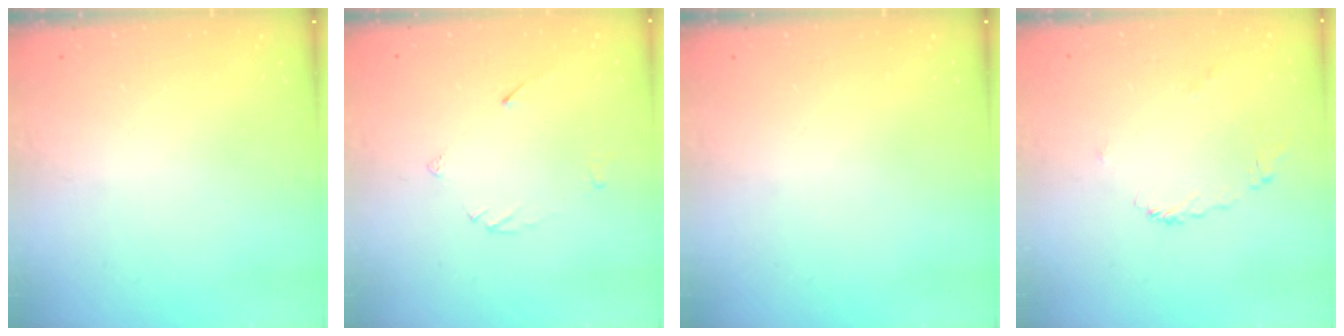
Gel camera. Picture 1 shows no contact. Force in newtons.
{"total": 3.6, "press": 3.6, "slide": 0.4}
{"total": 0.0}
{"total": 4.6, "press": 4.6, "slide": 0.4}